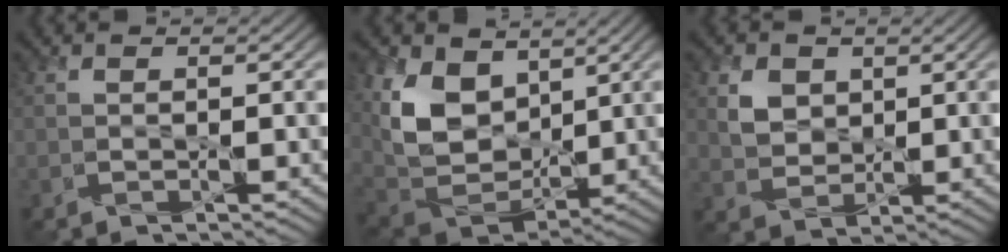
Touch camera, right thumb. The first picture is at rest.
{"total": 10.9, "force": [4.3, 7.5, 6.7], "torque": [-0.174, -0.005, 0.082]}
{"total": 4.0, "force": [1.9, 3.2, 1.5], "torque": [-0.044, -0.005, 0.033]}